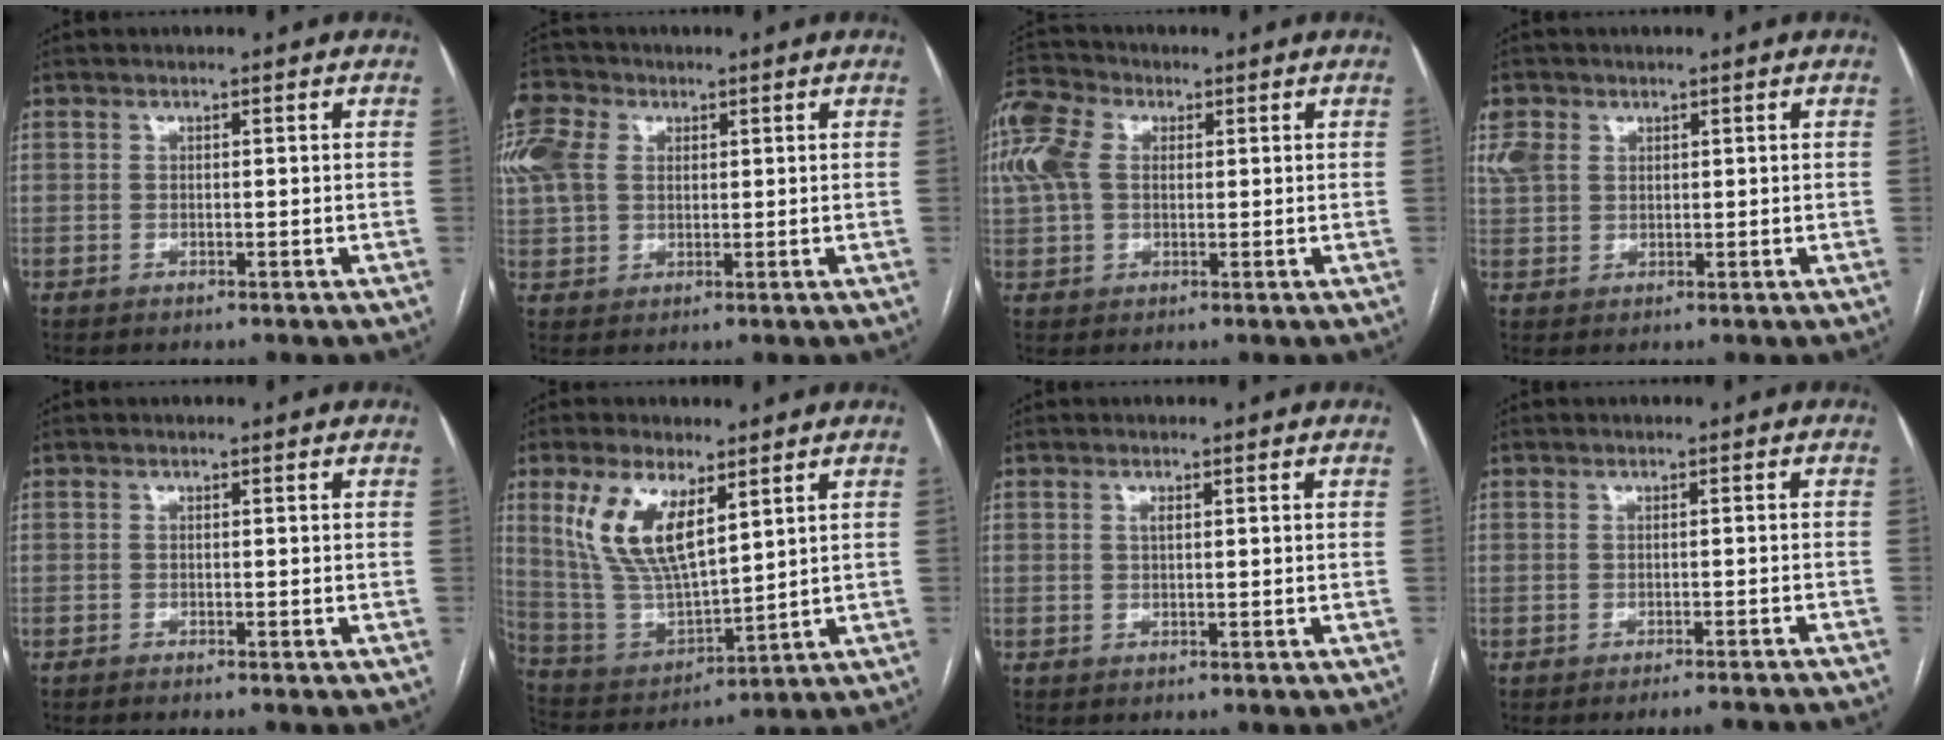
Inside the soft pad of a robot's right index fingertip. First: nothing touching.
{"total": 8.3, "force": [2.9, 6.2, 4.7], "torque": [-0.136, 0.026, 0.059]}
{"total": 12.6, "force": [3.6, 9.0, 8.1], "torque": [-0.227, 0.044, 0.068]}
{"total": 3.8, "force": [1.8, 2.9, 1.6], "torque": [-0.053, 0.014, 0.047]}
{"total": 1.3, "force": [-1.2, -0.3, 0.6], "torque": [-0.007, 0.001, -0.017]}
{"total": 12.6, "force": [5.9, 4.6, 10.1], "torque": [-0.218, 0.004, 0.127]}
{"total": 0.7, "force": [0.2, 0.2, 0.7], "torque": [-0.016, 0.000, 0.004]}
{"total": 8.2, "force": [-7.9, -0.6, 2.2], "torque": [-0.010, -0.009, -0.090]}